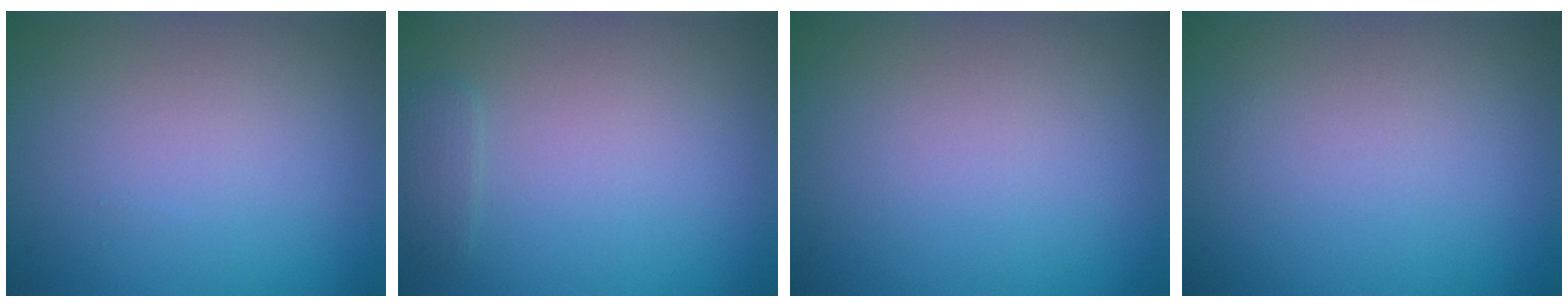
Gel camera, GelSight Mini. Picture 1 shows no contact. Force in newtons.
{"total": 1.1, "press": 1.1, "slide": 0.1}
{"total": 0.0}
{"total": 0.0}